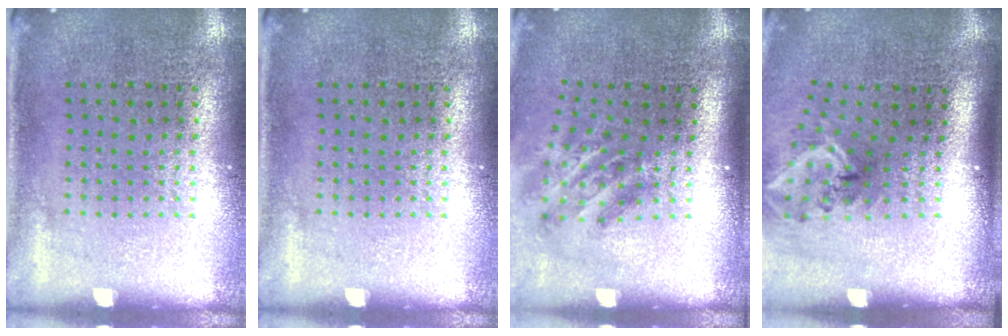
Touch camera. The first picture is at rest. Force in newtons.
{"total": 0.0}
{"total": 1.9, "press": 1.2, "slide": 1.5}
{"total": 2.1, "press": 1.3, "slide": 1.6}